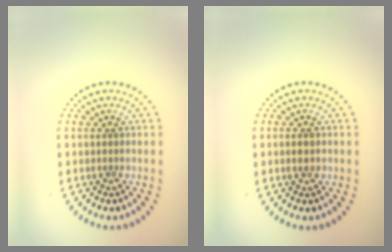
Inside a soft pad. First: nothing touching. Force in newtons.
{"total": 1.1, "press": 1.1, "slide": 0.1}